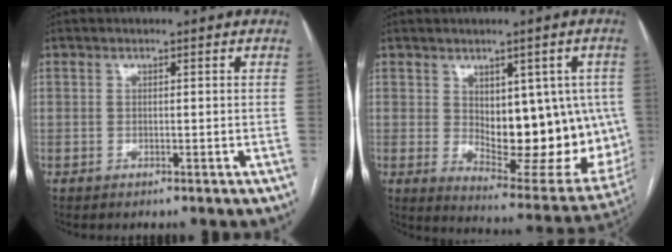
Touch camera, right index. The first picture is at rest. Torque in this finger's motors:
{"motor_torque": [0.54, -0.01, 0.37, 0.11]}